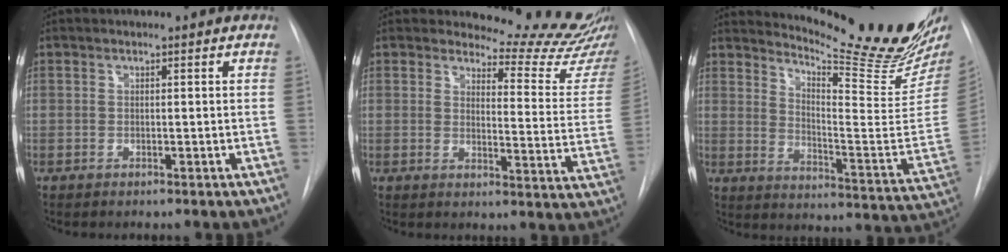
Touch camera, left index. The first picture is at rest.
{"total": 14.7, "force": [14.6, 0.4, 1.7], "torque": [-0.003, -0.138, 0.146]}
{"total": 21.5, "force": [19.6, 0.0, 8.8], "torque": [-0.134, -0.132, 0.253]}